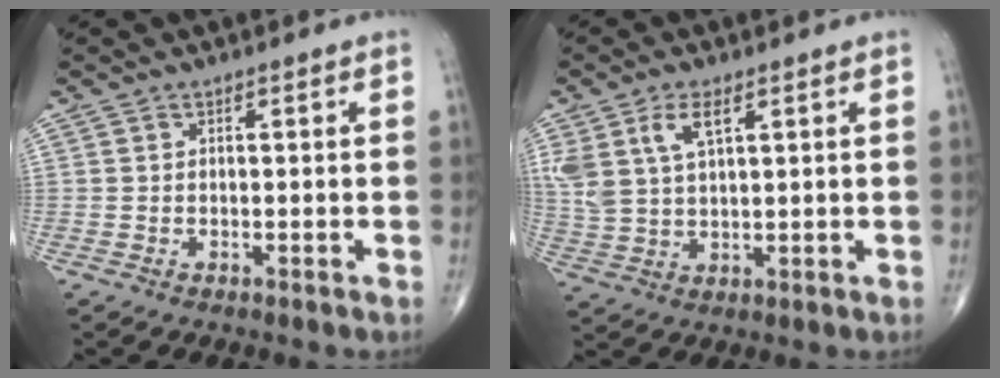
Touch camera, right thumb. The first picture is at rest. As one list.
[{"total": 7.7, "force": [3.7, 3.6, 5.8], "torque": [-0.126, -0.006, 0.078]}]